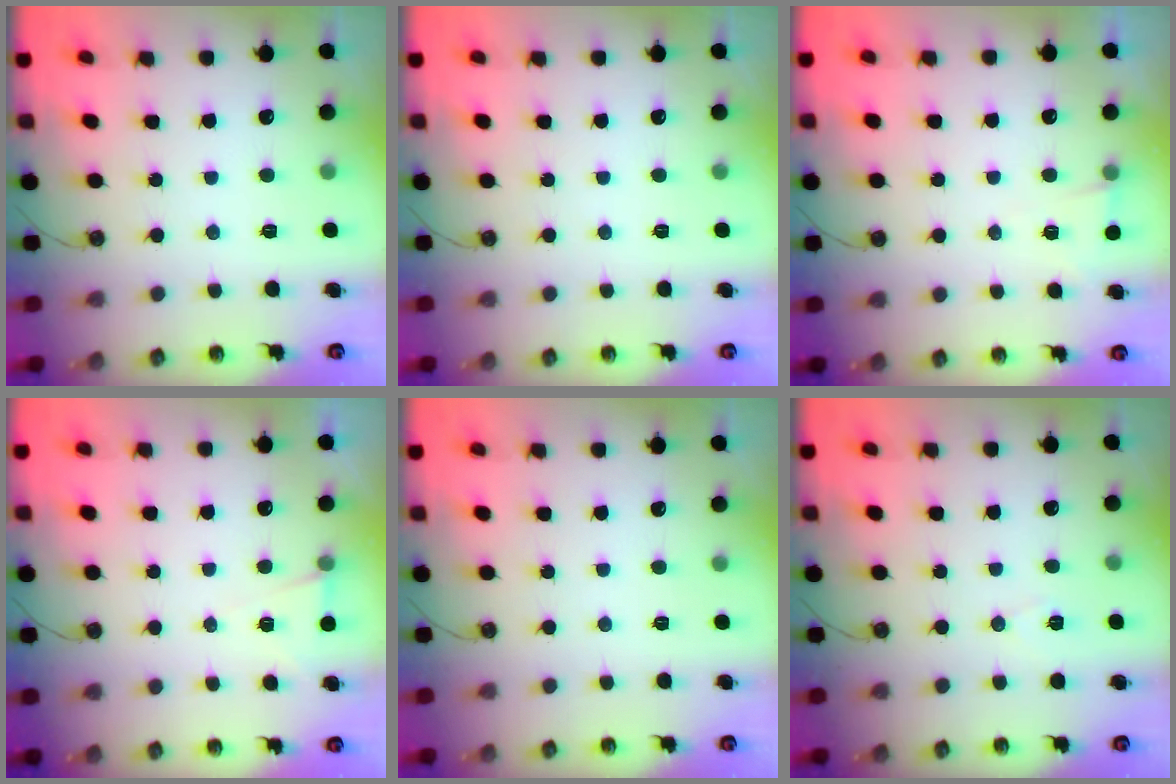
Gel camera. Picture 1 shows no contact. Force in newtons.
{"total": 0.0}
{"total": 3.5, "press": 2.9, "slide": 2.1}
{"total": 5.5, "press": 3.0, "slide": 4.6}
{"total": 0.0}
{"total": 7.0, "press": 5.4, "slide": 4.4}